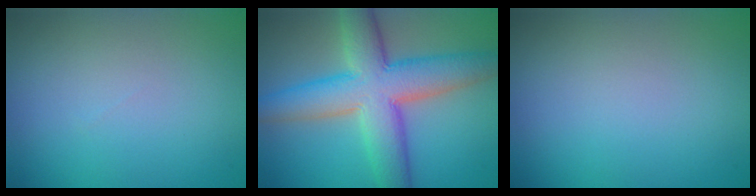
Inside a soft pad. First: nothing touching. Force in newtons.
{"total": 9.5, "press": 9.5, "slide": 0.4}
{"total": 0.0}